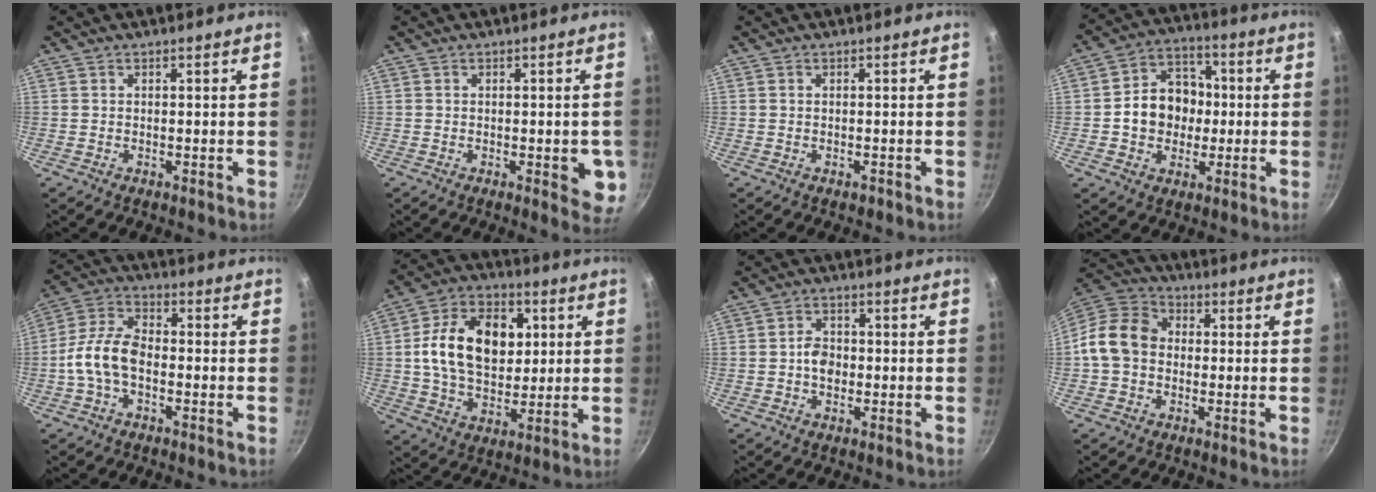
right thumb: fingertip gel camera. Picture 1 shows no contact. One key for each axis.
{"total": 6.2, "fx": -1.3, "fy": 2.4, "fz": 5.5, "tx": -0.048, "ty": -0.005, "tz": -0.014}
{"total": 0.5, "fx": -0.4, "fy": 0.3, "fz": 0.2, "tx": -0.003, "ty": 0.001, "tz": -0.004}
{"total": 12.2, "fx": -0.4, "fy": 10.1, "fz": 6.8, "tx": -0.072, "ty": 0.022, "tz": -0.017}
{"total": 9.6, "fx": -2.1, "fy": 5.6, "fz": 7.5, "tx": -0.140, "ty": 0.038, "tz": -0.054}
{"total": 18.2, "fx": 3.2, "fy": 12.4, "fz": 13.0, "tx": -0.186, "ty": 0.008, "tz": 0.046}
{"total": 3.9, "fx": -0.7, "fy": 3.0, "fz": 2.5, "tx": -0.022, "ty": 0.014, "tz": -0.014}
{"total": 11.6, "fx": -0.6, "fy": 9.3, "fz": 6.8, "tx": -0.095, "ty": 0.030, "tz": -0.034}